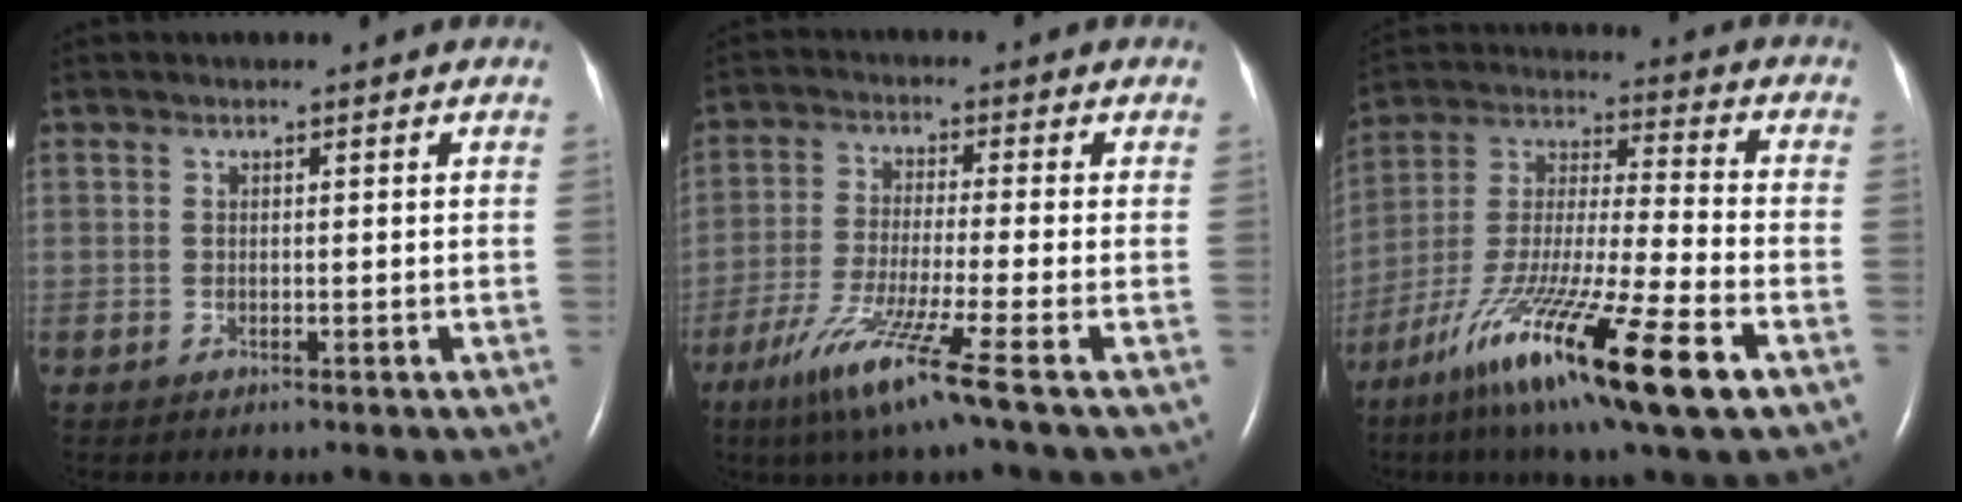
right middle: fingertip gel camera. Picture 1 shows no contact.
{"total": 10.2, "force": [-5.9, -1.6, 8.2], "torque": [-0.159, -0.039, -0.114]}
{"total": 22.7, "force": [-12.0, 1.8, 19.1], "torque": [-0.347, -0.053, -0.210]}